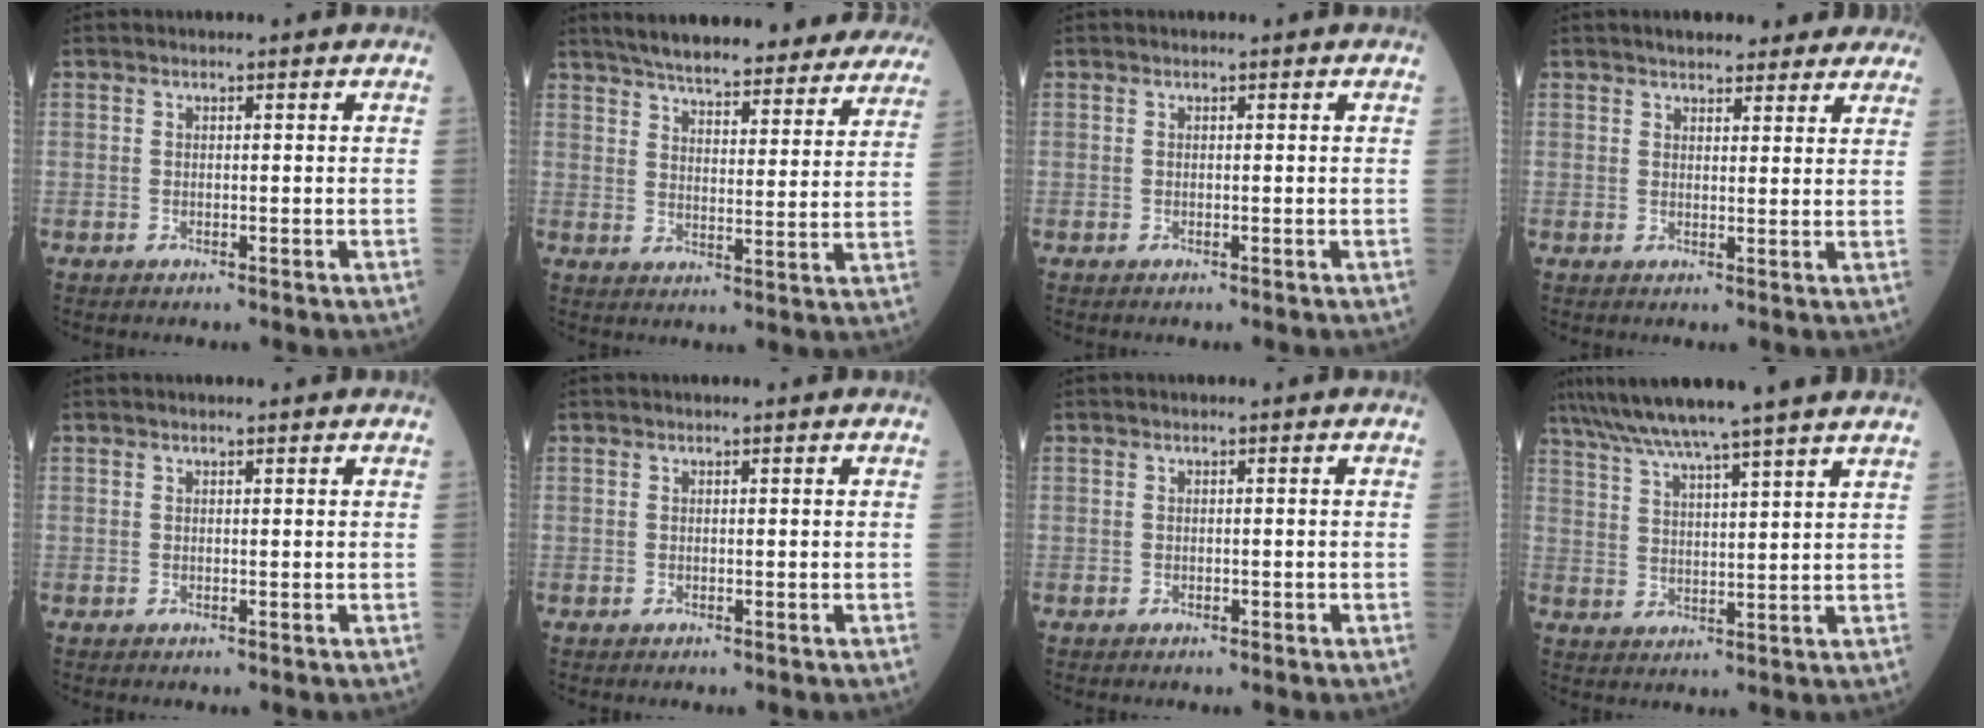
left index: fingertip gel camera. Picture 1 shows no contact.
{"total": 28.6, "force": [25.5, 5.8, 11.6], "torque": [-0.181, -0.026, 0.317]}
{"total": 0.0}
{"total": 10.3, "force": [8.9, 3.1, 4.2], "torque": [-0.033, 0.019, 0.104]}
{"total": 2.0, "force": [1.8, 0.2, 0.9], "torque": [-0.009, 0.019, 0.024]}
{"total": 0.8, "force": [0.7, 0.0, 0.3], "torque": [-0.008, 0.009, 0.012]}
{"total": 0.0}
{"total": 16.2, "force": [13.9, -1.6, 8.1], "torque": [-0.141, 0.011, 0.197]}